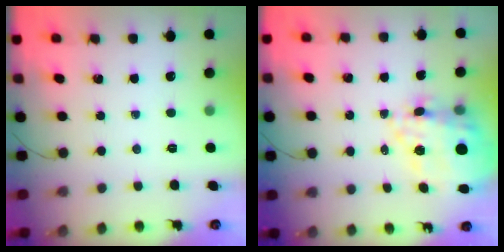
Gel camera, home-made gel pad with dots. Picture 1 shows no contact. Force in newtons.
{"total": 14.4, "press": 13.9, "slide": 4.0}